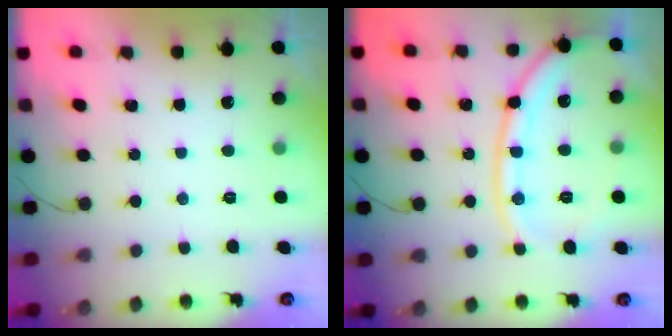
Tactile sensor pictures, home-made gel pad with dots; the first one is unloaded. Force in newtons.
{"total": 15.3, "press": 15.2, "slide": 1.6}